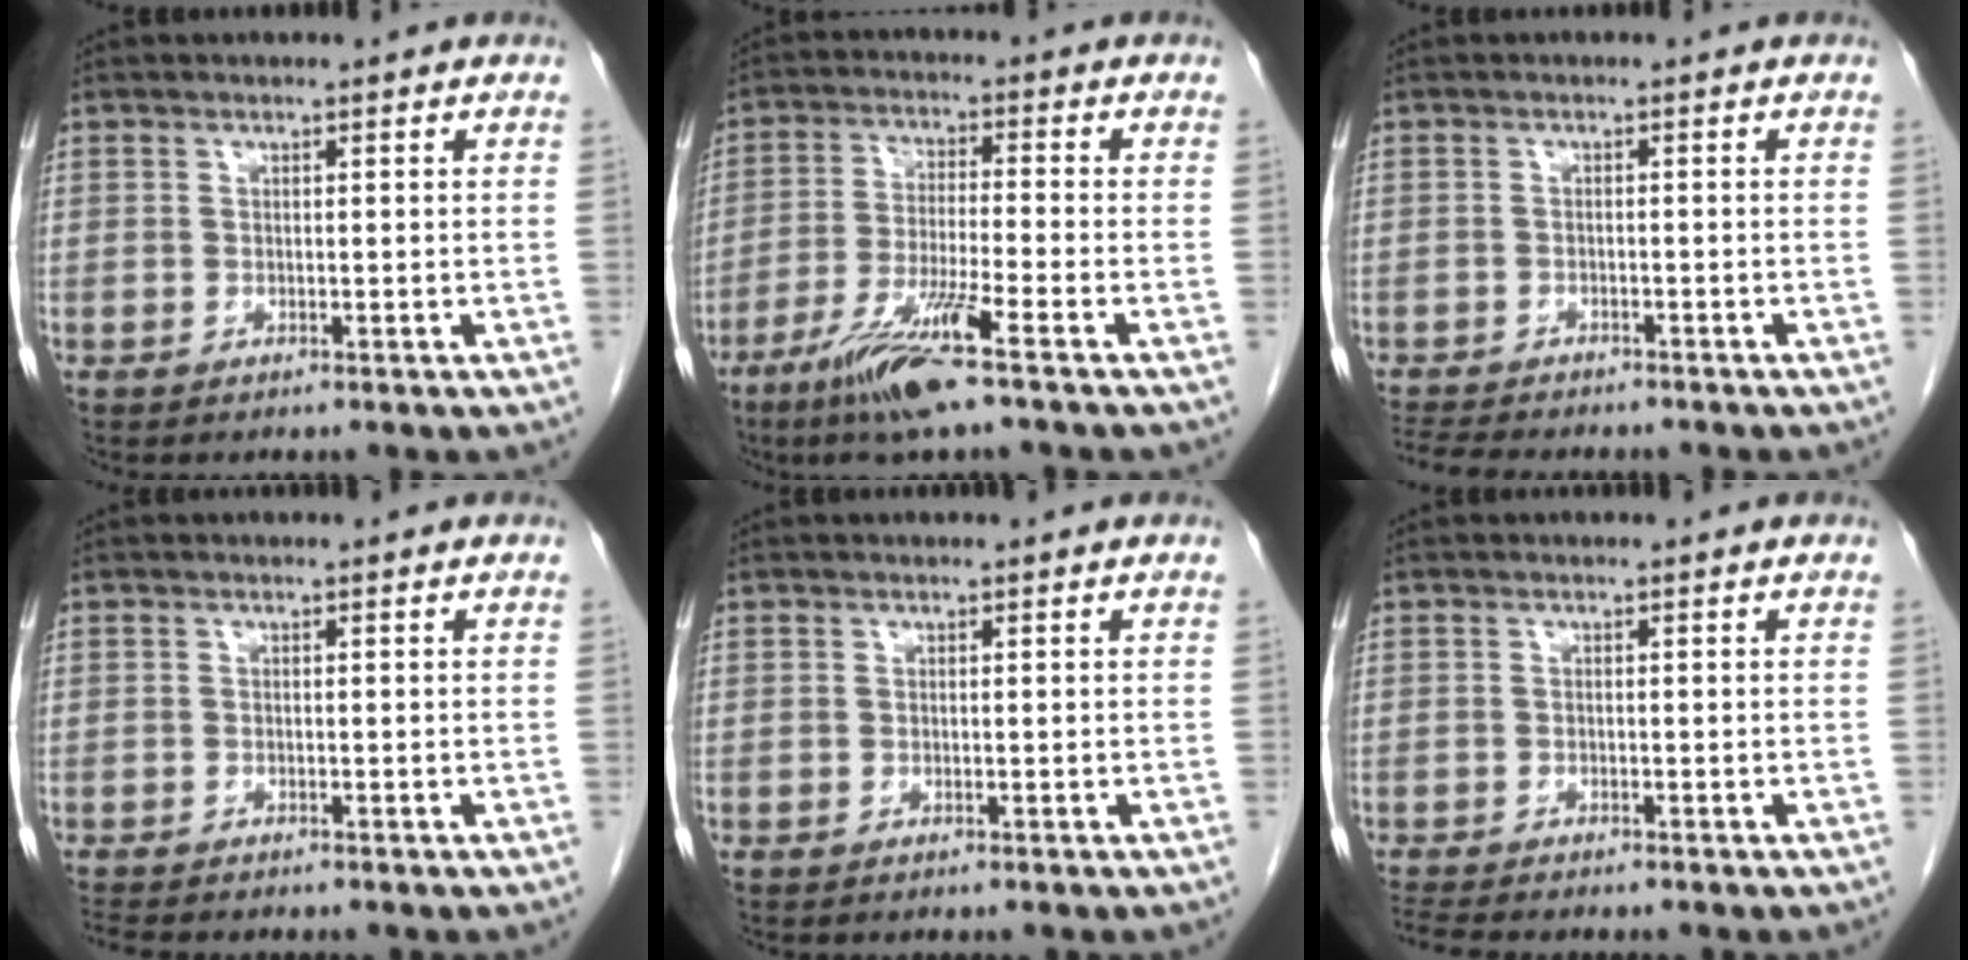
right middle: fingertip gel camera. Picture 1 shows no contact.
{"total": 10.3, "force": [-6.4, -0.3, 8.0], "torque": [-0.163, -0.029, -0.123]}
{"total": 9.4, "force": [-8.3, 1.9, 3.9], "torque": [-0.063, -0.005, -0.122]}
{"total": 2.2, "force": [-2.1, 0.0, 0.7], "torque": [-0.013, -0.007, -0.035]}
{"total": 0.0}
{"total": 3.0, "force": [-2.8, -0.2, 1.0], "torque": [-0.020, -0.014, -0.051]}